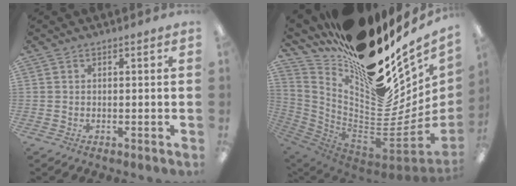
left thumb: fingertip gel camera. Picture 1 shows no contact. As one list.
[{"total": 24.3, "force": [15.8, 12.1, 13.9], "torque": [-0.157, -0.152, 0.302]}]